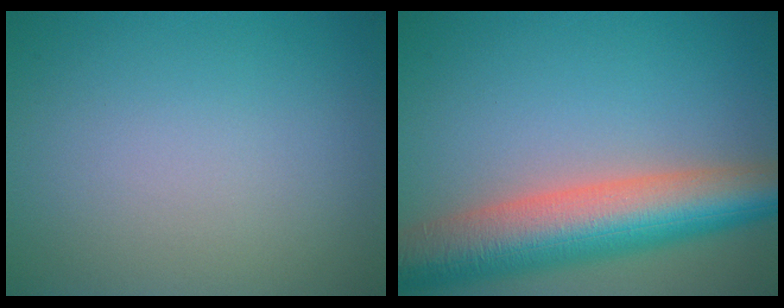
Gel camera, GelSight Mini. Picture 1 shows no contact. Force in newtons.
{"total": 10.2, "press": 10.2, "slide": 0.5}